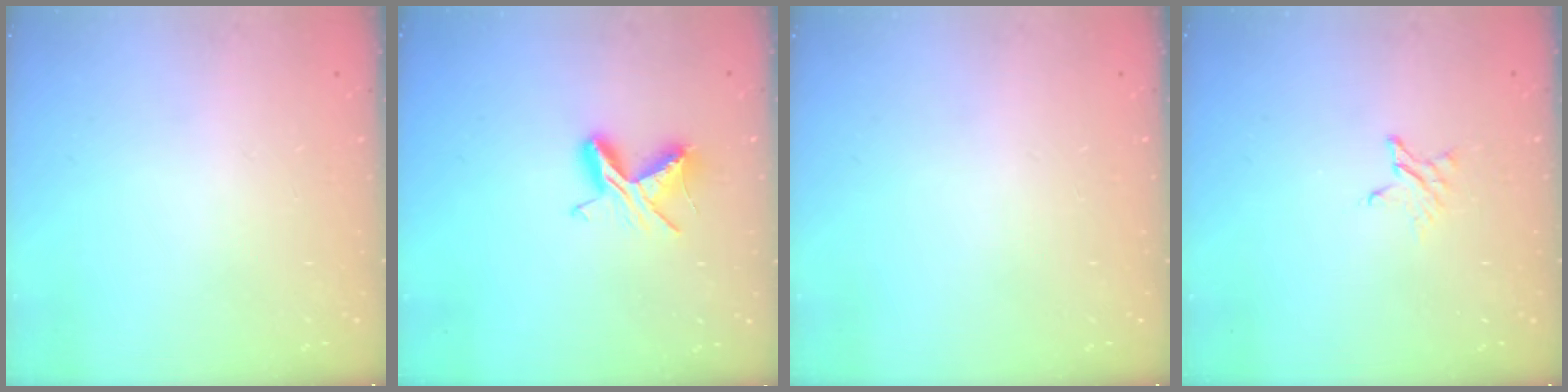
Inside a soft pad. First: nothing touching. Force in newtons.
{"total": 7.2, "press": 7.1, "slide": 0.7}
{"total": 0.0}
{"total": 2.4, "press": 2.4, "slide": 0.2}